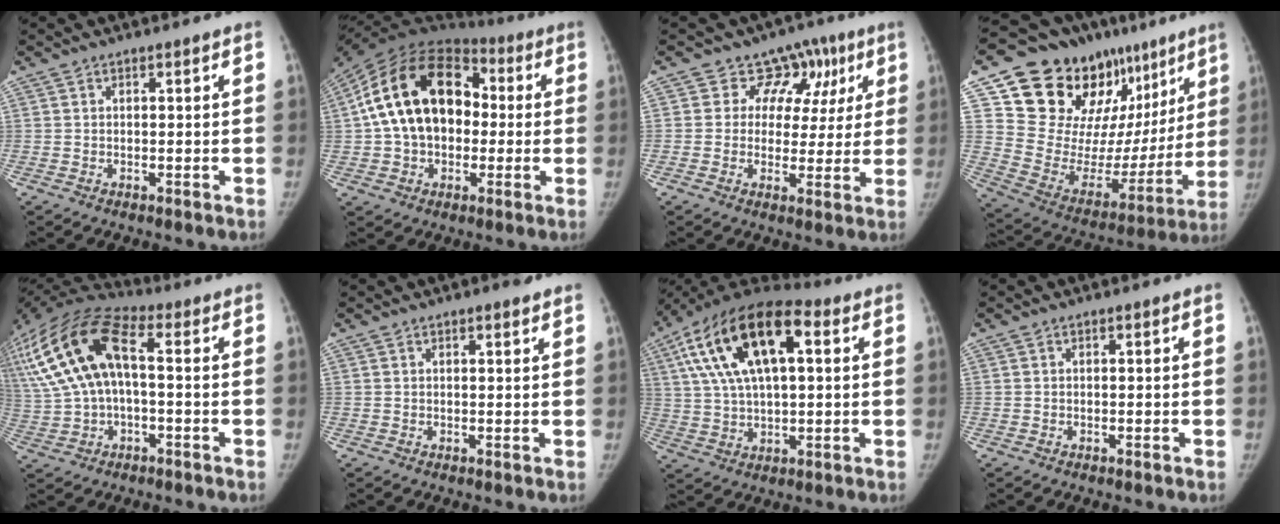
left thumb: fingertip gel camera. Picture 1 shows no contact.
{"total": 22.0, "force": [1.2, 15.3, 15.8], "torque": [-0.276, 0.036, 0.015]}
{"total": 9.4, "force": [4.4, 8.0, 2.2], "torque": [0.031, 0.000, 0.049]}
{"total": 29.9, "force": [17.0, 16.8, 18.0], "torque": [-0.228, -0.027, 0.281]}
{"total": 20.7, "force": [2.9, 10.7, 17.5], "torque": [-0.381, 0.038, 0.043]}
{"total": 1.8, "force": [1.3, 0.4, 1.2], "torque": [-0.014, -0.004, 0.015]}
{"total": 21.4, "force": [6.6, 10.1, 17.6], "torque": [-0.316, 0.022, 0.105]}
{"total": 0.0}